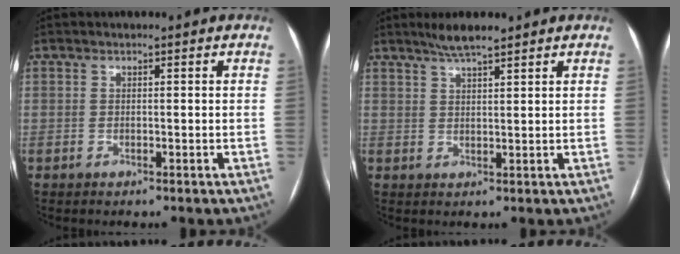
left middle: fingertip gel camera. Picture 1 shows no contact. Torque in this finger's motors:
{"motor_torque": [0.05, -0.06, 0.00, 0.00]}